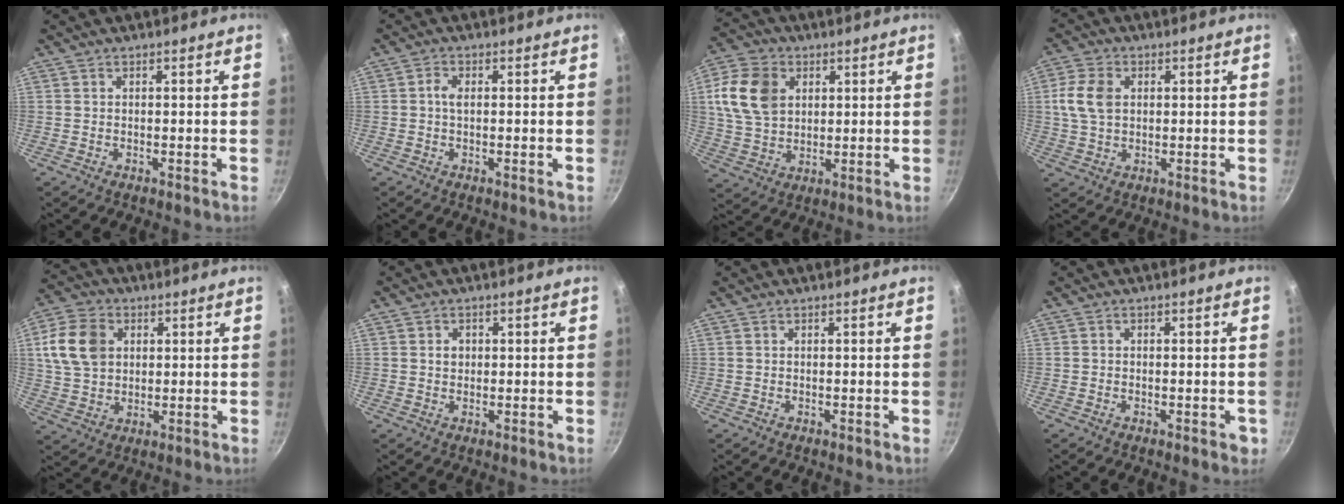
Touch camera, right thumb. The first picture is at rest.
{"total": 2.0, "force": [0.0, 0.8, 1.8], "torque": [-0.045, 0.006, -0.006]}
{"total": 12.7, "force": [3.4, 9.4, 7.9], "torque": [-0.134, -0.002, 0.063]}
{"total": 7.3, "force": [1.3, 5.1, 5.1], "torque": [-0.092, 0.006, 0.022]}
{"total": 11.8, "force": [2.9, 8.9, 7.1], "torque": [-0.118, 0.004, 0.049]}
{"total": 1.7, "force": [0.2, 1.5, 0.8], "torque": [-0.007, 0.005, 0.003]}
{"total": 0.0}
{"total": 1.8, "force": [-0.8, 1.0, 1.3], "torque": [-0.011, 0.006, -0.011]}